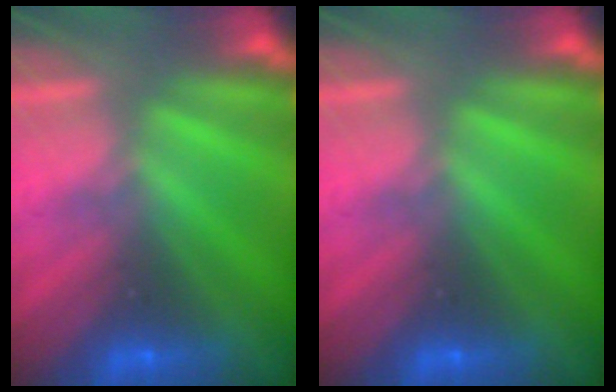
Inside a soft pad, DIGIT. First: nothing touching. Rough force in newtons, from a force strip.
{"total": 0.0}